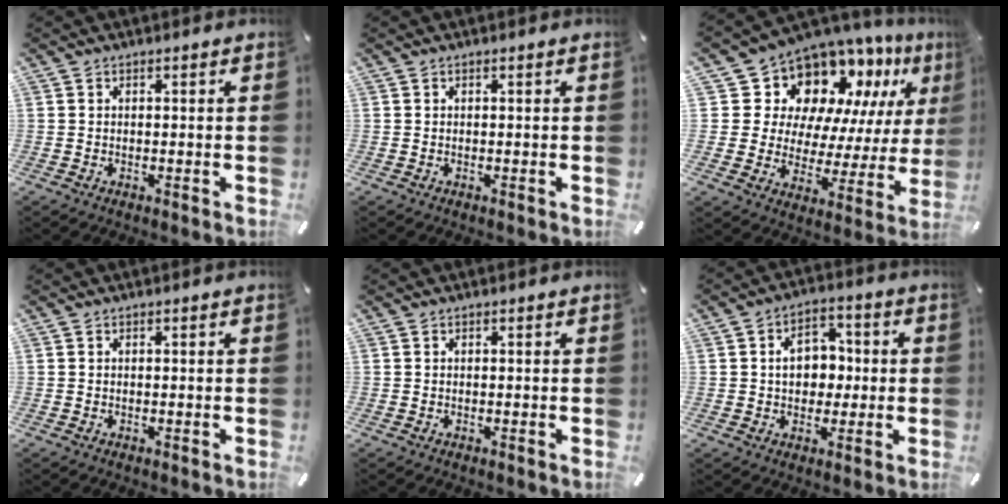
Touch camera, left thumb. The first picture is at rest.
{"total": 0.0}
{"total": 13.8, "force": [10.2, 8.5, 3.8], "torque": [-0.076, -0.099, 0.179]}
{"total": 0.0}
{"total": 0.0}
{"total": 8.6, "force": [0.2, 6.8, 5.4], "torque": [-0.077, 0.009, 0.001]}